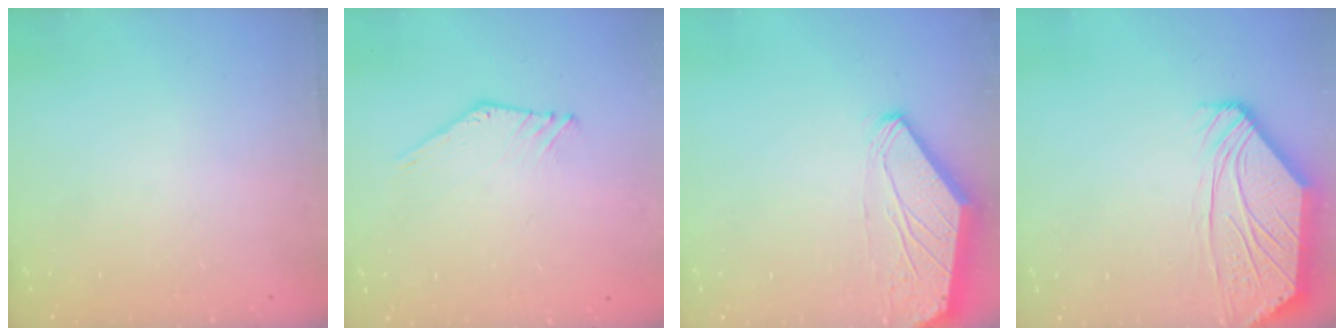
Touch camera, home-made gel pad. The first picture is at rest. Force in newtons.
{"total": 2.3, "press": 2.3, "slide": 0.1}
{"total": 0.0}
{"total": 8.3, "press": 8.2, "slide": 1.1}